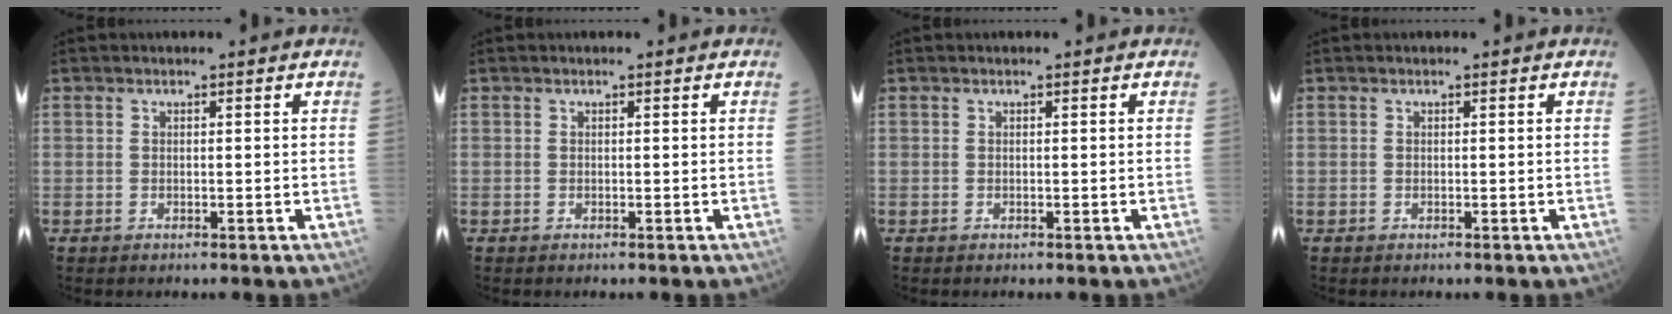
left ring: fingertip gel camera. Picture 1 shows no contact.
{"total": 0.0}
{"total": 0.0}
{"total": 0.0}